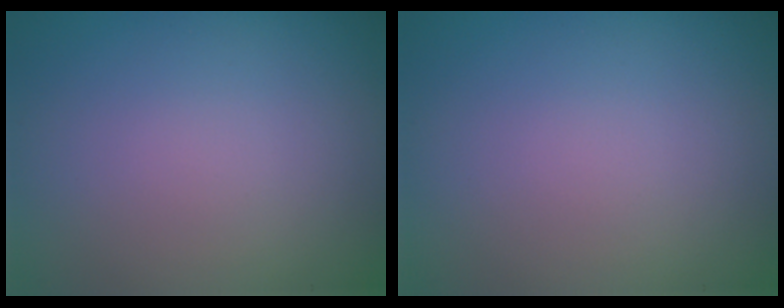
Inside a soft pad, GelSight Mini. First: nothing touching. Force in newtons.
{"total": 0.0}